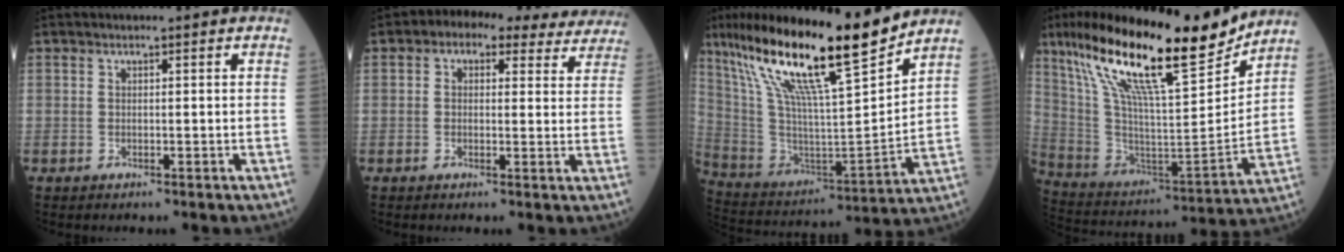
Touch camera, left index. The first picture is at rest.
{"total": 12.1, "force": [9.5, 5.9, 4.6], "torque": [-0.036, 0.044, 0.098]}
{"total": 21.9, "force": [16.0, 1.0, 14.9], "torque": [-0.260, 0.004, 0.290]}
{"total": 24.3, "force": [17.8, 3.0, 16.2], "torque": [-0.288, 0.002, 0.310]}